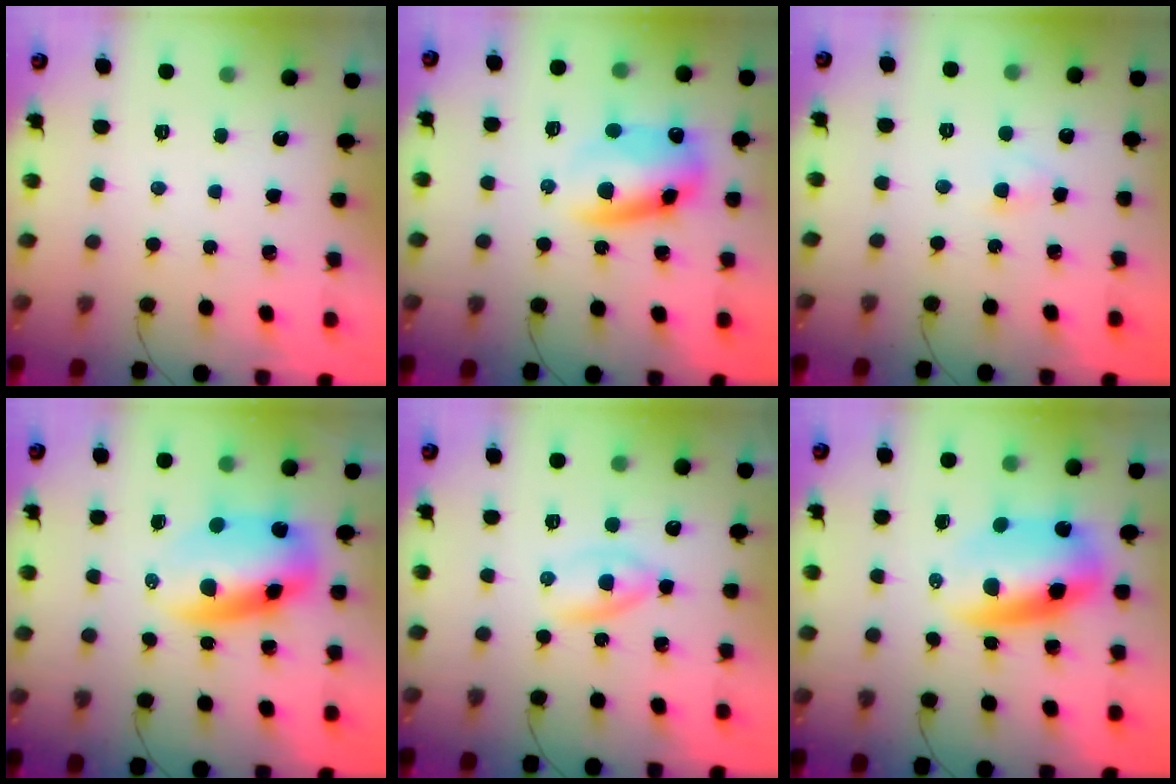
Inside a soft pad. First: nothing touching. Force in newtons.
{"total": 11.1, "press": 11.0, "slide": 1.7}
{"total": 2.1, "press": 1.9, "slide": 0.9}
{"total": 11.5, "press": 11.2, "slide": 2.9}
{"total": 2.7, "press": 2.5, "slide": 1.1}
{"total": 11.3, "press": 11.0, "slide": 2.8}